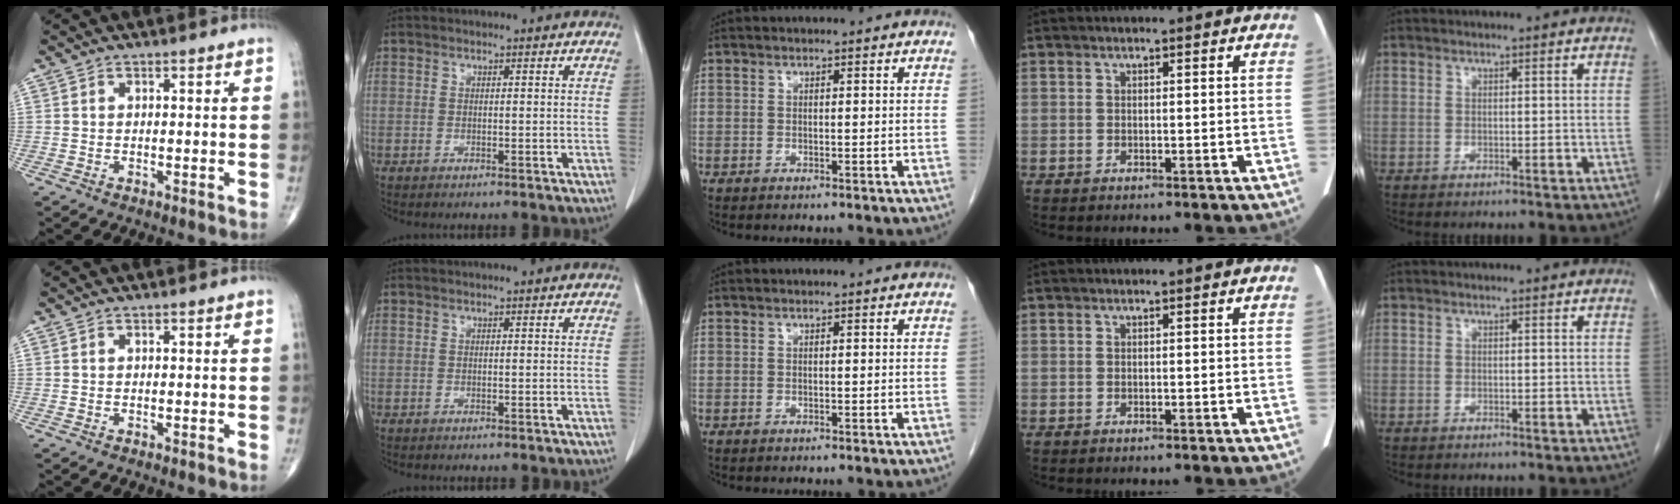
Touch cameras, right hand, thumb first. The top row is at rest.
{}